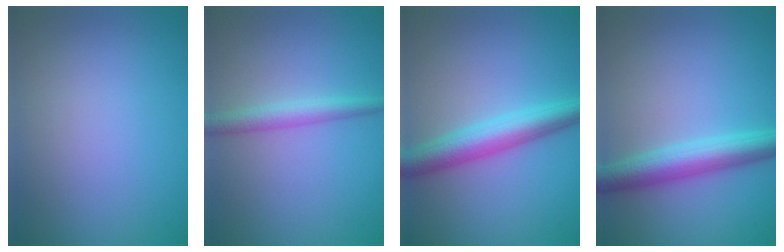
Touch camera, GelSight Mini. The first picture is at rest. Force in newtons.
{"total": 2.3, "press": 2.3, "slide": 0.1}
{"total": 5.0, "press": 5.0, "slide": 0.1}
{"total": 4.7, "press": 4.7, "slide": 0.0}